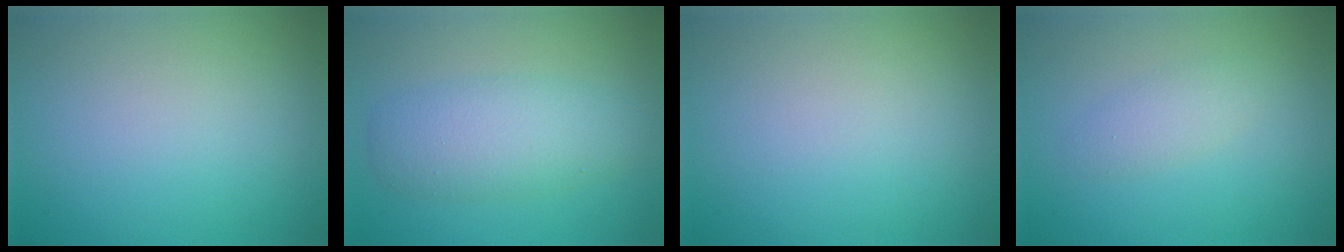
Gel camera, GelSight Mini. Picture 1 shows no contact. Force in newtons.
{"total": 4.8, "press": 4.8, "slide": 0.1}
{"total": 0.0}
{"total": 1.7, "press": 1.7, "slide": 0.1}